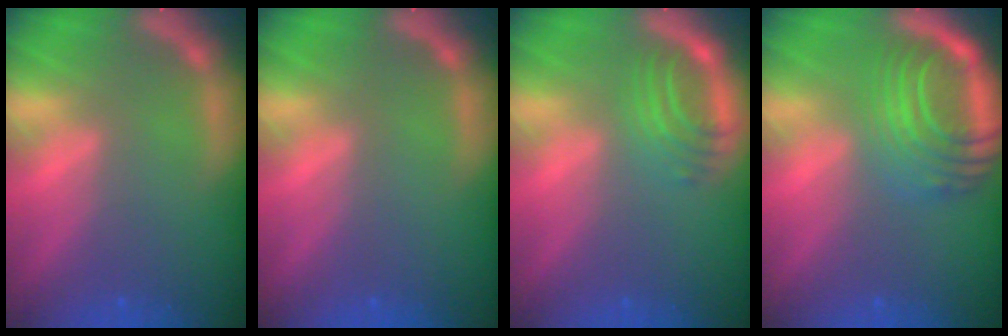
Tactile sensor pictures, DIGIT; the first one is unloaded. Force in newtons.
{"total": 0.0}
{"total": 4.0}
{"total": 9.5}